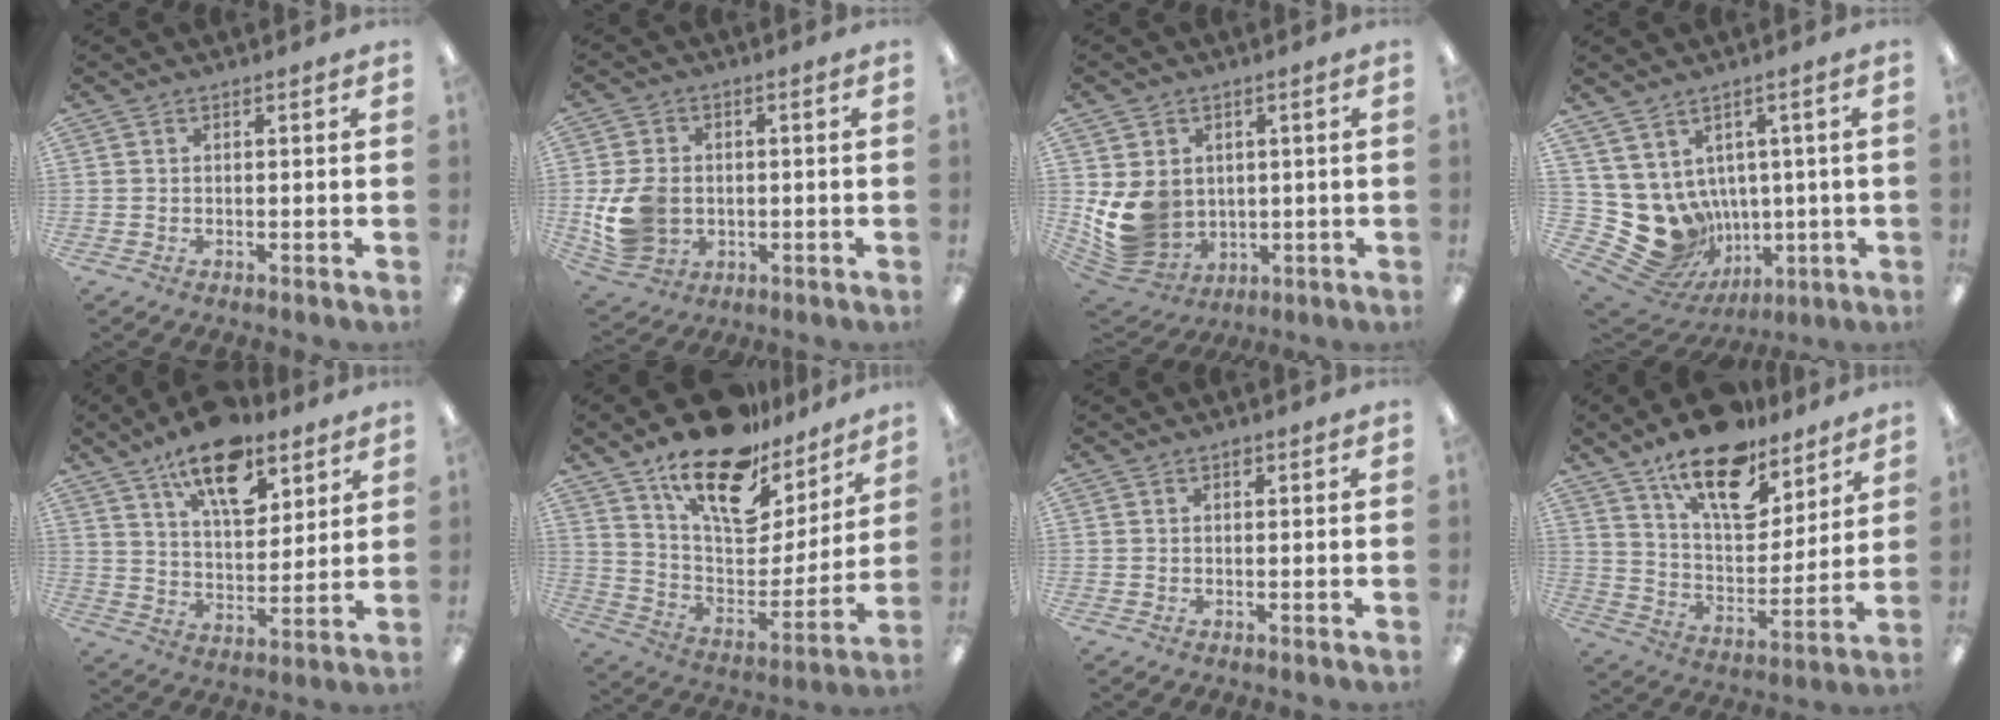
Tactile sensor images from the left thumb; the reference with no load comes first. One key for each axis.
{"total": 10.8, "fx": -1.3, "fy": 8.8, "fz": 6.1, "tx": -0.136, "ty": 0.017, "tz": -0.018}
{"total": 11.5, "fx": 0.8, "fy": 10.2, "fz": 5.3, "tx": -0.132, "ty": -0.013, "tz": 0.024}
{"total": 11.8, "fx": -1.0, "fy": 10.8, "fz": 4.6, "tx": -0.142, "ty": -0.028, "tz": 0.004}
{"total": 16.1, "fx": 10.8, "fy": 7.6, "fz": 9.3, "tx": -0.142, "ty": -0.051, "tz": 0.185}
{"total": 20.0, "fx": 14.3, "fy": 9.3, "fz": 10.5, "tx": -0.167, "ty": -0.102, "tz": 0.250}
{"total": 0.7, "fx": 0.5, "fy": 0.4, "fz": 0.3, "tx": -0.007, "ty": 0.004, "tz": 0.008}
{"total": 18.5, "fx": 13.4, "fy": 8.2, "fz": 9.8, "tx": -0.165, "ty": -0.080, "tz": 0.235}